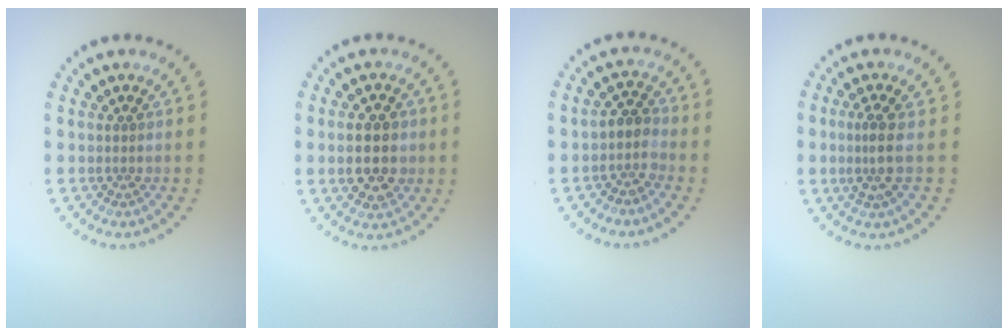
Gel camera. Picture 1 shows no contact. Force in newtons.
{"total": 5.2, "press": 5.2, "slide": 0.2}
{"total": 1.9, "press": 1.6, "slide": 1.1}
{"total": 2.5, "press": 1.9, "slide": 1.6}